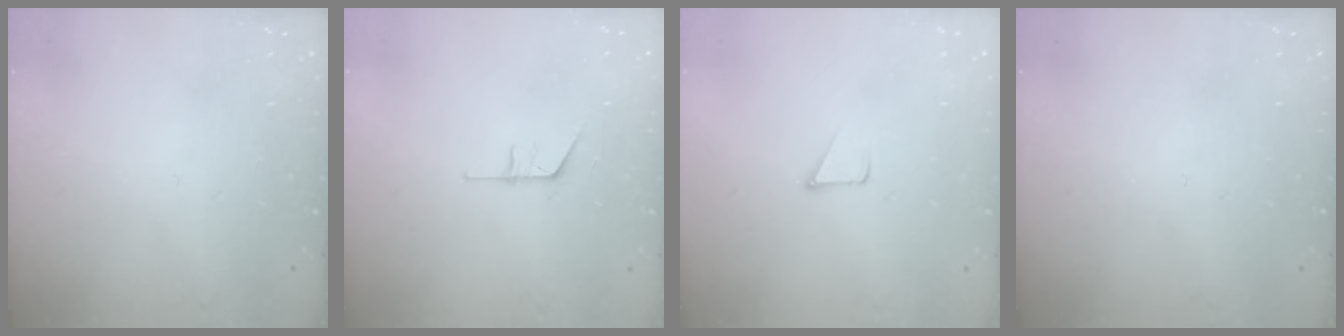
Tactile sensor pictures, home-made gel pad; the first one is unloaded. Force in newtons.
{"total": 5.4, "press": 5.4, "slide": 0.5}
{"total": 1.7, "press": 1.7, "slide": 0.1}
{"total": 0.0}